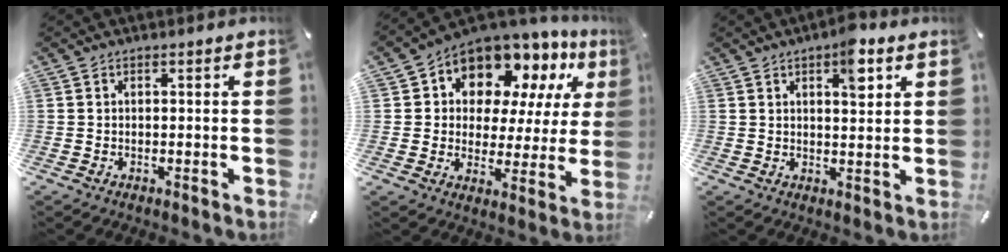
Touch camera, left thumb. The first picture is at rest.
{"total": 11.8, "force": [8.9, 6.9, 3.6], "torque": [-0.079, -0.079, 0.163]}
{"total": 6.6, "force": [3.3, 2.6, 5.1], "torque": [-0.068, -0.012, 0.050]}